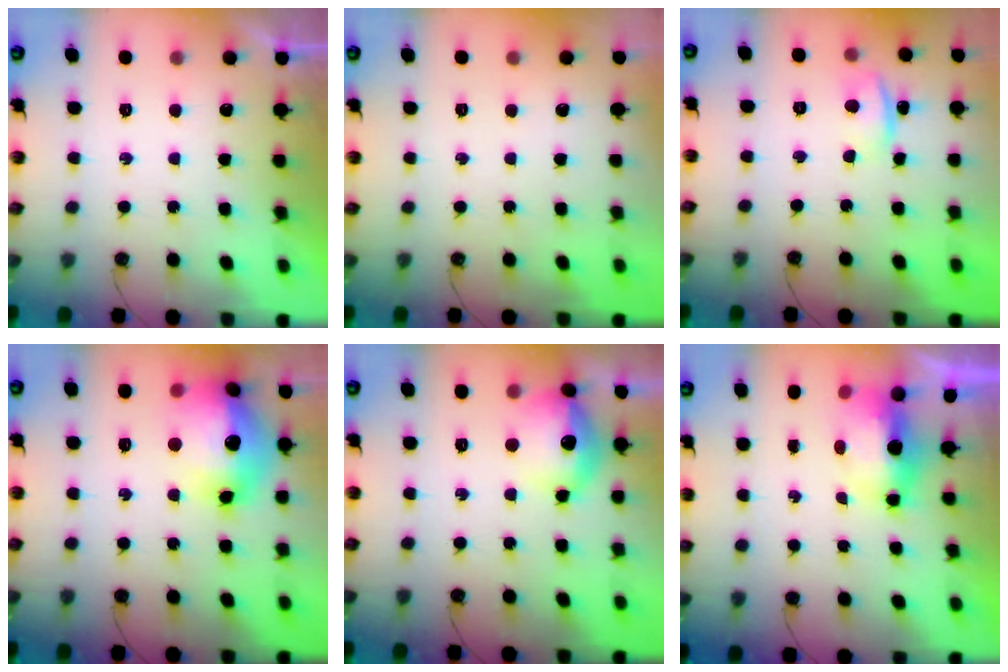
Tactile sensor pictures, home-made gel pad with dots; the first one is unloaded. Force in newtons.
{"total": 0.0}
{"total": 1.4, "press": 1.2, "slide": 0.7}
{"total": 20.2, "press": 20.1, "slide": 1.8}
{"total": 14.9, "press": 14.8, "slide": 1.1}
{"total": 8.1, "press": 6.8, "slide": 4.4}